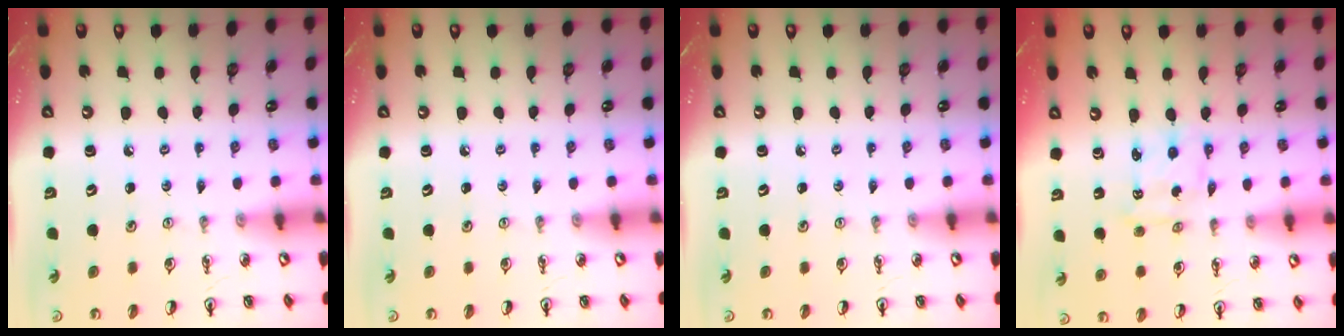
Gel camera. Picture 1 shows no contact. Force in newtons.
{"total": 0.0}
{"total": 0.0}
{"total": 1.7, "press": 1.7, "slide": 0.0}